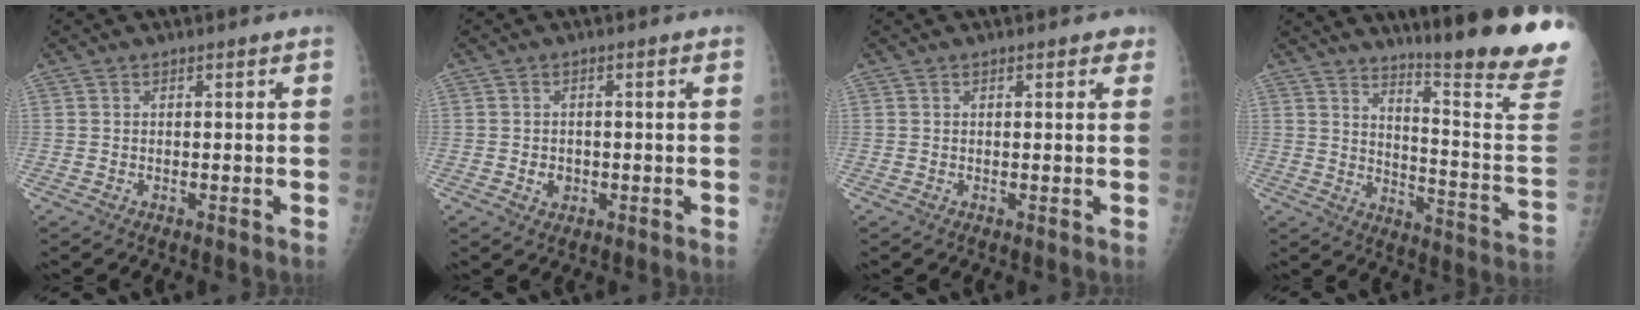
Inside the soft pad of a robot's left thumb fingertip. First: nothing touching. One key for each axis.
{"total": 2.5, "fx": -0.6, "fy": 2.1, "fz": 1.2, "tx": -0.008, "ty": 0.003, "tz": -0.005}
{"total": 1.9, "fx": 1.0, "fy": 1.0, "fz": 1.2, "tx": -0.003, "ty": -0.001, "tz": 0.009}
{"total": 22.5, "fx": 17.9, "fy": 0.0, "fz": 13.6, "tx": -0.172, "ty": -0.168, "tz": 0.239}